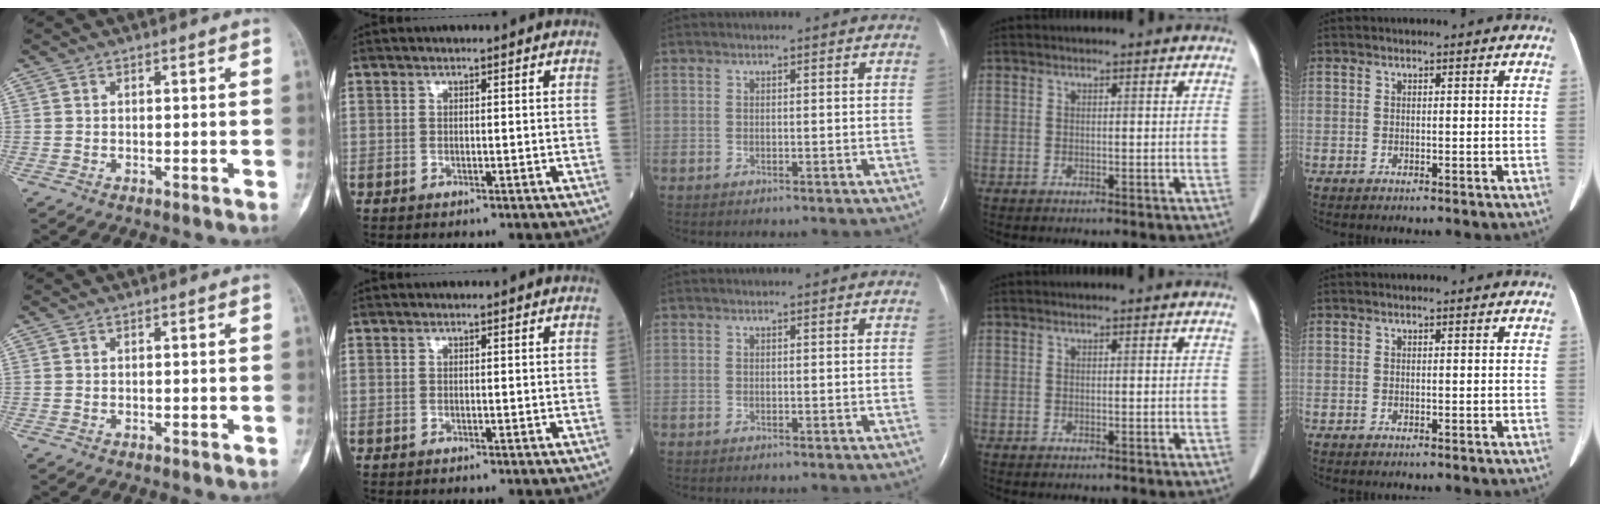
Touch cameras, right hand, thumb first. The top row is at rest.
{}